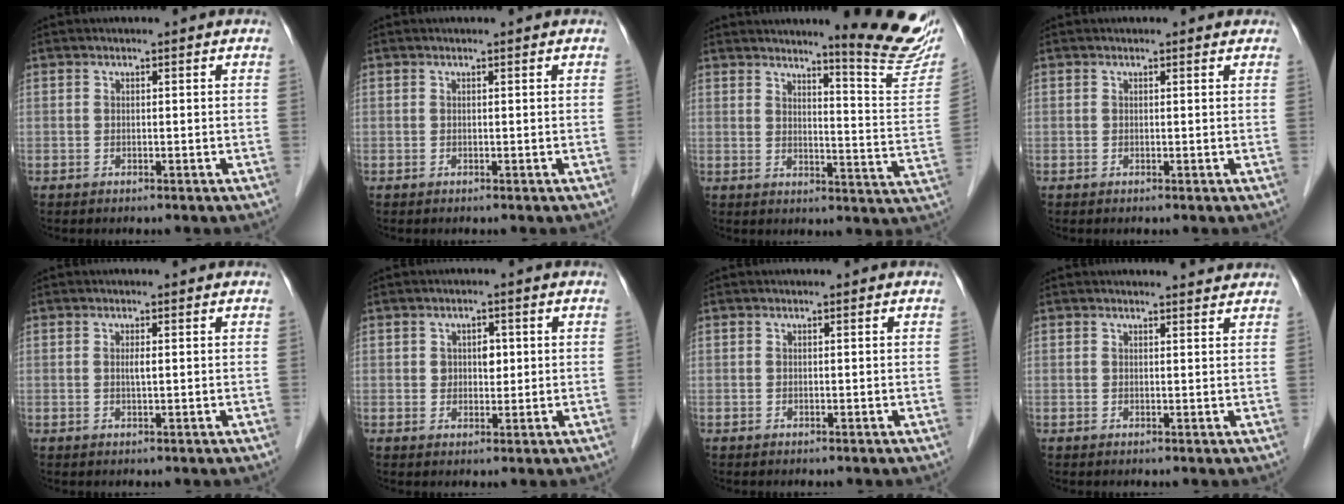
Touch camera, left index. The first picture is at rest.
{"total": 0.5, "force": [0.5, 0.0, 0.2], "torque": [-0.004, 0.001, 0.005]}
{"total": 14.1, "force": [12.1, -0.1, 7.2], "torque": [-0.081, -0.070, 0.138]}
{"total": 1.2, "force": [1.1, 0.4, 0.3], "torque": [-0.011, 0.001, 0.007]}
{"total": 1.1, "force": [0.2, 0.0, 1.0], "torque": [-0.023, -0.001, 0.002]}
{"total": 2.7, "force": [0.6, 2.0, 1.8], "torque": [-0.026, 0.004, 0.010]}
{"total": 0.0}
{"total": 2.6, "force": [2.6, 0.2, 0.2], "torque": [-0.010, -0.001, 0.026]}